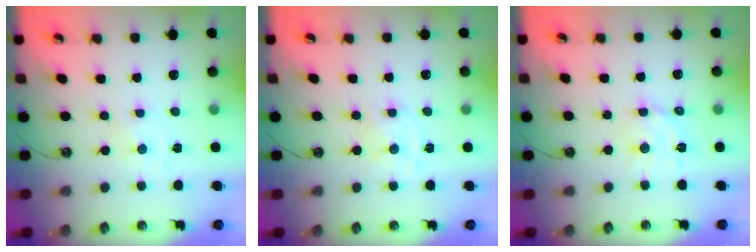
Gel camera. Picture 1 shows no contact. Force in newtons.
{"total": 2.1, "press": 2.0, "slide": 0.4}
{"total": 9.3, "press": 9.2, "slide": 1.3}